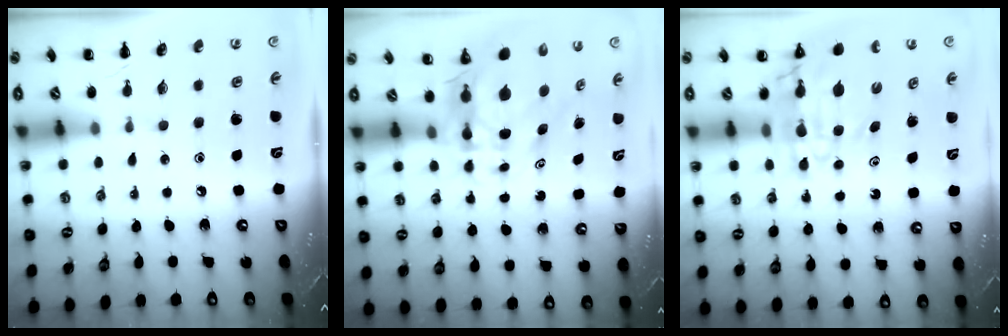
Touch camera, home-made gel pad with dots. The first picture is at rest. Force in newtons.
{"total": 8.0, "press": 7.8, "slide": 2.1}
{"total": 9.8, "press": 9.3, "slide": 3.0}